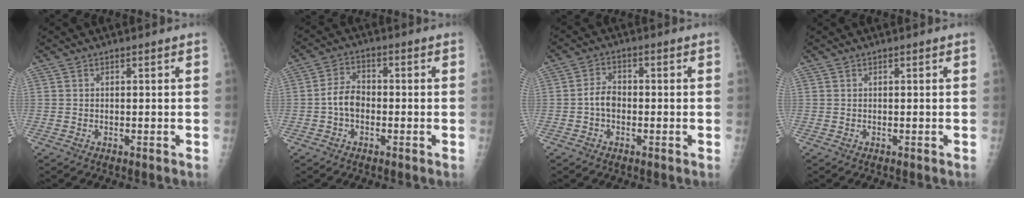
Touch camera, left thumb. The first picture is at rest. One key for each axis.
{"total": 5.0, "fx": -1.3, "fy": 3.5, "fz": 3.3, "tx": -0.052, "ty": 0.019, "tz": -0.030}
{"total": 3.7, "fx": -1.0, "fy": 2.5, "fz": 2.5, "tx": -0.038, "ty": 0.015, "tz": -0.023}
{"total": 0.0}